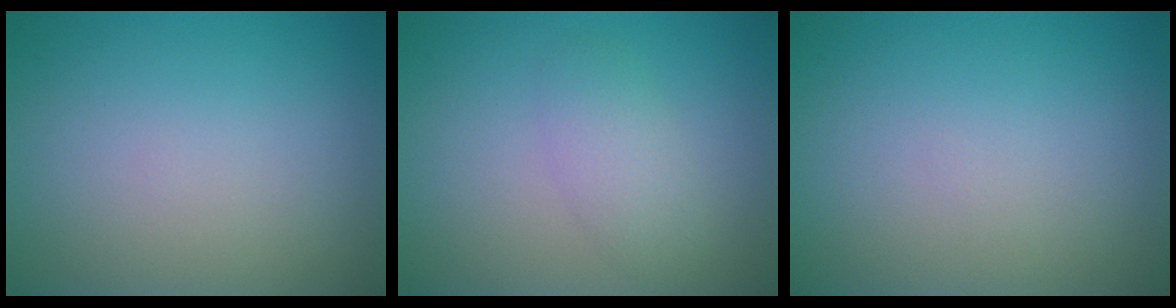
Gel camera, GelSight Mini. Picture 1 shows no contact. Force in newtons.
{"total": 2.2, "press": 2.2, "slide": 0.1}
{"total": 0.0}